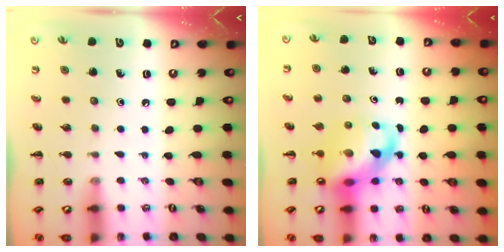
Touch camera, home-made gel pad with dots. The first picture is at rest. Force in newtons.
{"total": 12.2, "press": 11.6, "slide": 3.6}